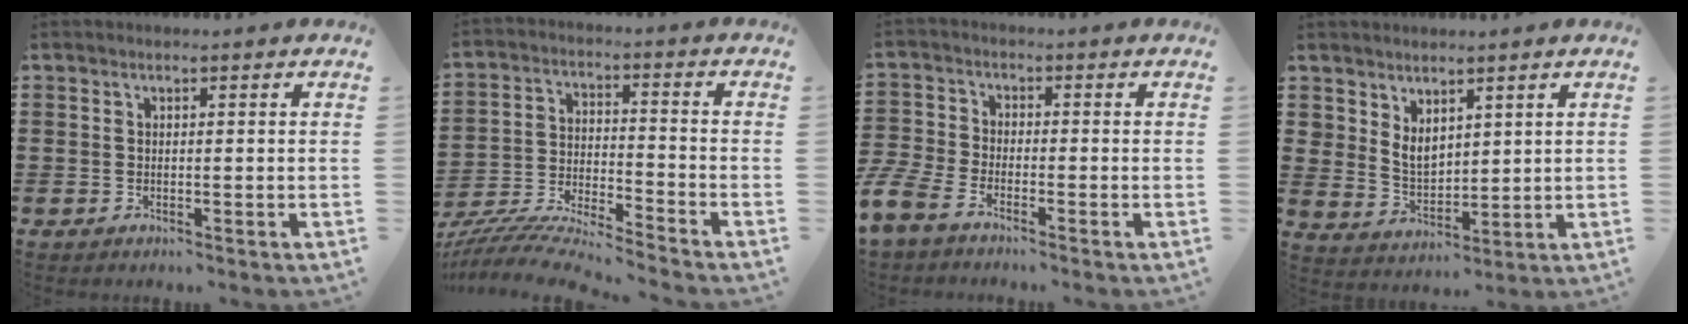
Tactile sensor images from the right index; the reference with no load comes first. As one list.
[{"total": 7.3, "force": [-7.1, 0.0, 2.0], "torque": [-0.050, -0.006, -0.143]}, {"total": 4.5, "force": [-3.9, 1.2, 2.0], "torque": [-0.077, -0.010, -0.088]}, {"total": 4.7, "force": [3.0, 3.0, 1.9], "torque": [-0.050, 0.003, 0.057]}]